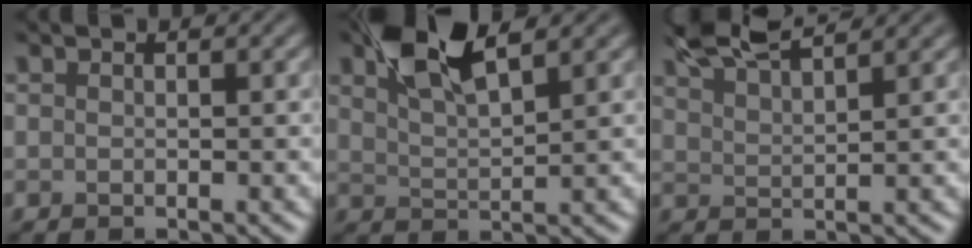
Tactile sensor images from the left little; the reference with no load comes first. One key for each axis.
{"total": 5.9, "fx": 3.6, "fy": 1.9, "fz": 4.2, "tx": -0.086, "ty": 0.013, "tz": 0.066}
{"total": 6.4, "fx": 5.5, "fy": 1.2, "fz": 3.1, "tx": -0.048, "ty": 0.022, "tz": 0.074}